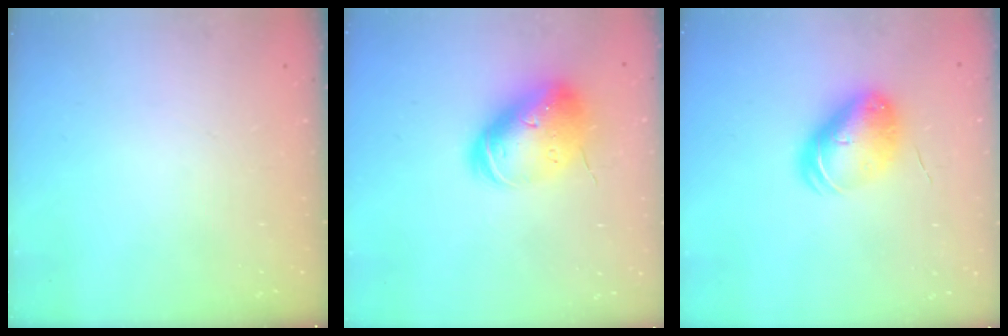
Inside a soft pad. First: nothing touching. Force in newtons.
{"total": 17.0, "press": 16.7, "slide": 2.7}
{"total": 9.2, "press": 9.1, "slide": 1.4}